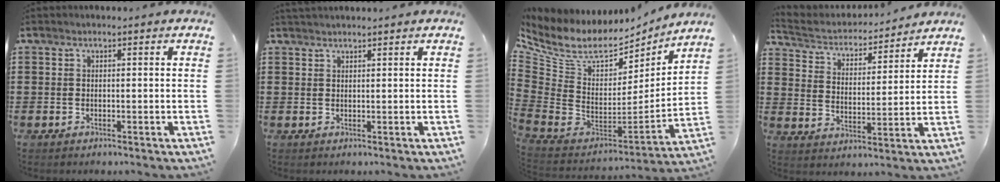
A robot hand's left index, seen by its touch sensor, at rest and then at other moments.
{"total": 1.1, "force": [1.1, 0.0, 0.2], "torque": [-0.006, 0.000, 0.022]}
{"total": 8.8, "force": [5.4, 4.7, 5.1], "torque": [-0.141, -0.045, 0.090]}
{"total": 3.5, "force": [3.3, 1.0, 0.4], "torque": [-0.032, -0.027, 0.050]}